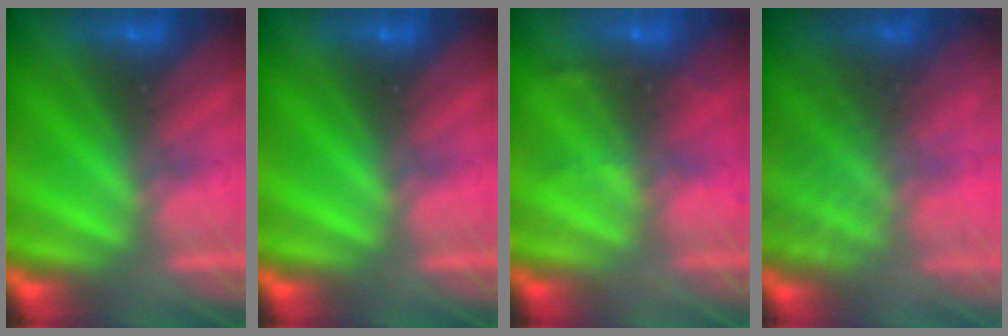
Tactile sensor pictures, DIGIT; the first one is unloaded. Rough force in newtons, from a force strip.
{"total": 0.0}
{"total": 2.3}
{"total": 7.3}